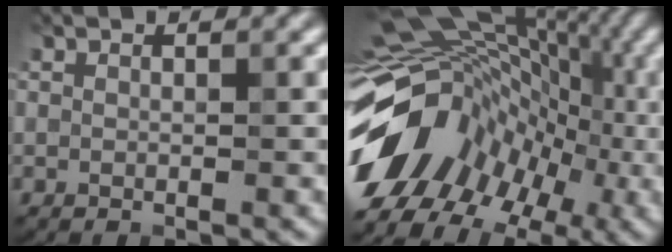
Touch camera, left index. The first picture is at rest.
{"total": 14.2, "force": [-3.6, 10.5, 8.9], "torque": [-0.162, 0.010, -0.068]}